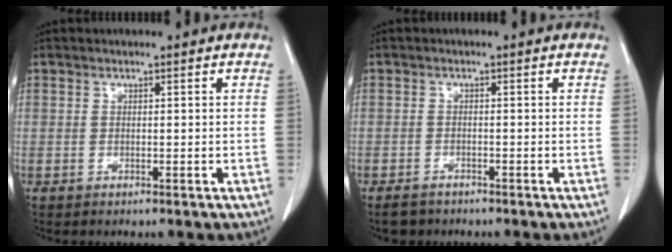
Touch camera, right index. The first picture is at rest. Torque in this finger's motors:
{"motor_torque": [0.09, -0.04, 0.02, 0.02]}